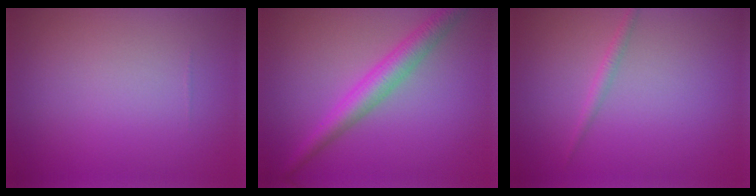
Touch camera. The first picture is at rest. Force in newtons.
{"total": 3.9, "press": 3.9, "slide": 0.1}
{"total": 1.1, "press": 1.1, "slide": 0.0}